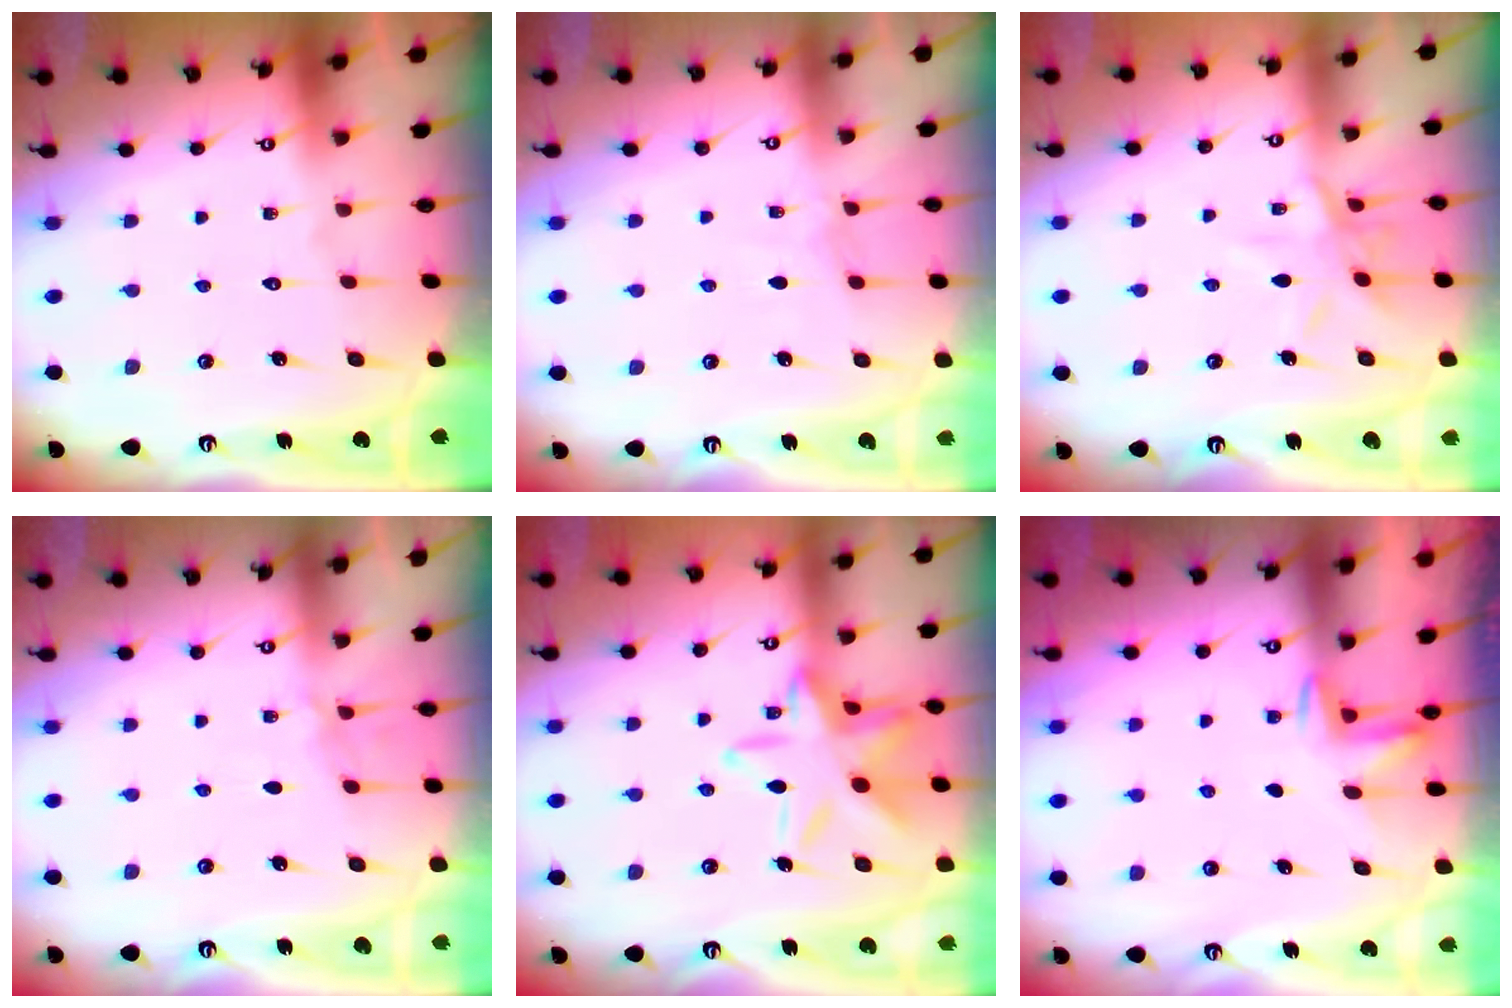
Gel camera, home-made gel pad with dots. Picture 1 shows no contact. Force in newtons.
{"total": 2.5, "press": 2.5, "slide": 0.3}
{"total": 9.1, "press": 9.1, "slide": 0.7}
{"total": 4.7, "press": 4.7, "slide": 0.5}
{"total": 15.5, "press": 15.4, "slide": 0.9}
{"total": 2.3, "press": 2.2, "slide": 0.4}